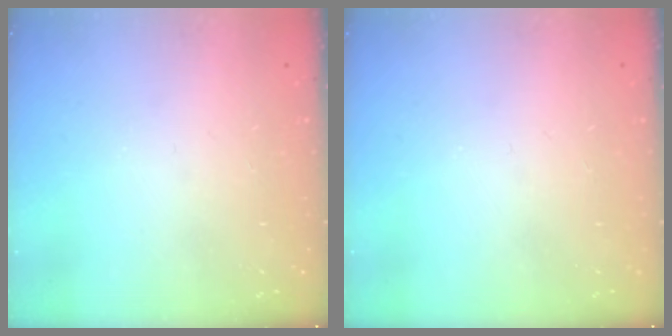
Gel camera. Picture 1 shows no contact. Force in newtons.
{"total": 0.0}